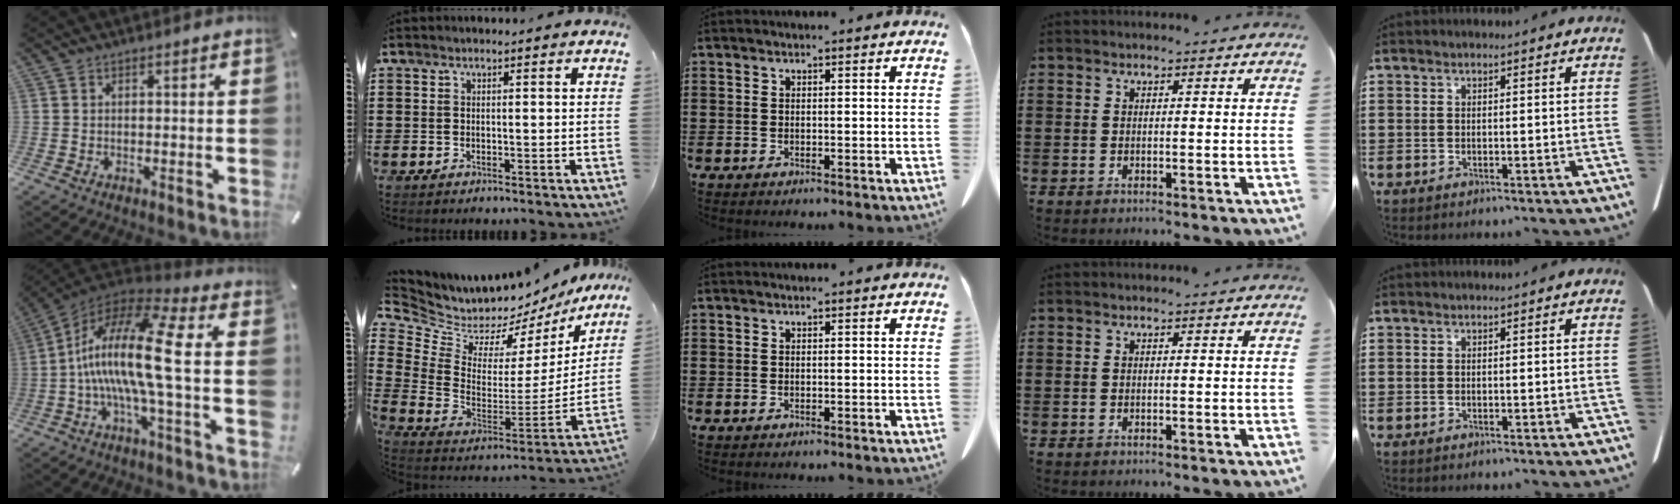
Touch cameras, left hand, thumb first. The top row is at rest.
{"thumb": {"total": 20.0, "force": [-1.1, 4.6, 19.5], "torque": [-0.415, -0.006, -0.033]}, "index": {"total": 6.3, "force": [5.8, 2.3, -0.2], "torque": [-0.044, -0.065, 0.102]}}